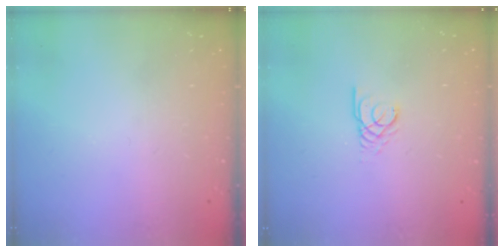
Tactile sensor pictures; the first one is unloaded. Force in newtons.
{"total": 2.6, "press": 2.6, "slide": 0.1}